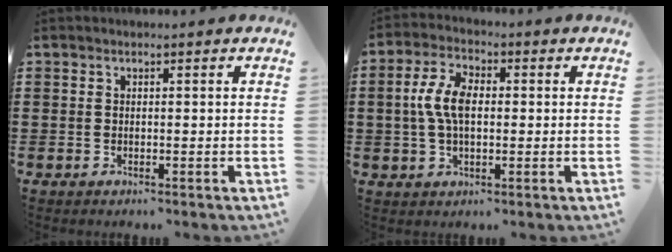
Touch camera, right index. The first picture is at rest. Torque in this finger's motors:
{"motor_torque": [1.34, -0.22, 0.56, 0.21]}